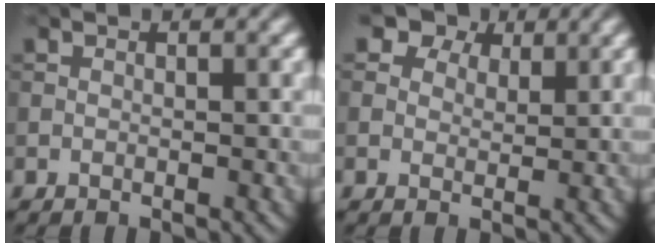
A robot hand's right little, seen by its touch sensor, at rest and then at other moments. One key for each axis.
{"total": 5.0, "fx": 3.5, "fy": 3.0, "fz": 1.9, "tx": -0.043, "ty": -0.006, "tz": 0.050}